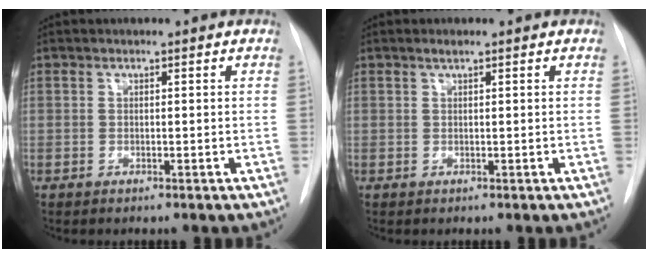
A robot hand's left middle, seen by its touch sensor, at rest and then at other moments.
{"total": 0.7, "force": [0.5, 0.0, 0.5], "torque": [-0.010, 0.002, 0.010]}